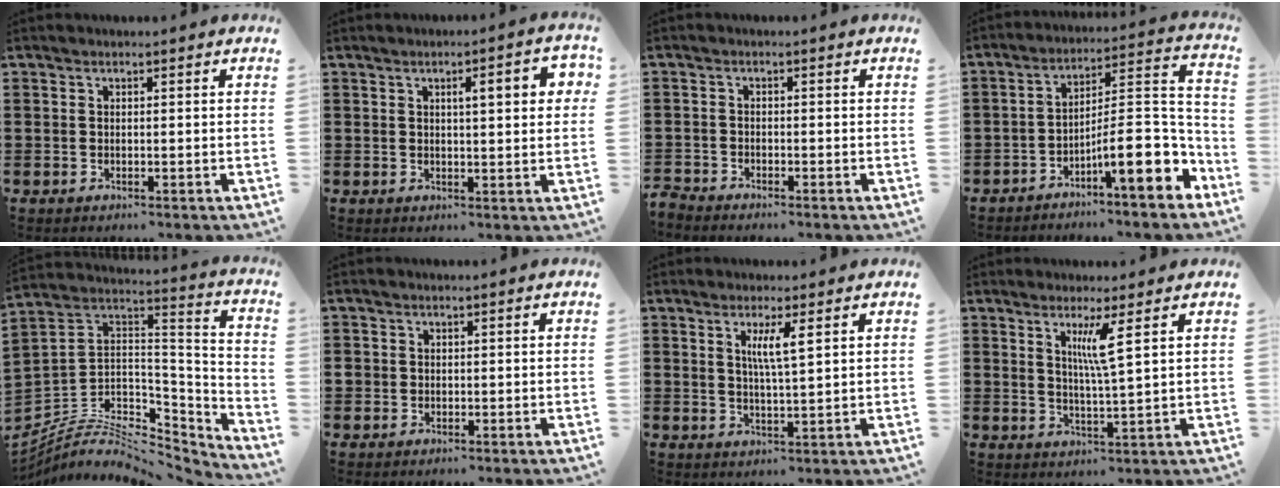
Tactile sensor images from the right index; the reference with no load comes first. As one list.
[{"total": 4.5, "force": [1.2, 1.0, 4.2], "torque": [-0.065, 0.002, 0.013]}, {"total": 2.1, "force": [-2.1, 0.0, -0.1], "torque": [-0.004, -0.001, -0.045]}, {"total": 12.7, "force": [-6.3, 2.3, 10.8], "torque": [-0.149, -0.015, -0.112]}, {"total": 6.9, "force": [-4.9, 3.6, 3.3], "torque": [-0.081, -0.011, -0.093]}, {"total": 1.0, "force": [-0.1, 1.0, 0.2], "torque": [-0.006, 0.005, -0.003]}, {"total": 3.8, "force": [1.5, 0.2, 3.5], "torque": [-0.074, 0.000, 0.022]}, {"total": 4.6, "force": [2.2, -0.4, 4.1], "torque": [-0.080, -0.008, 0.032]}]